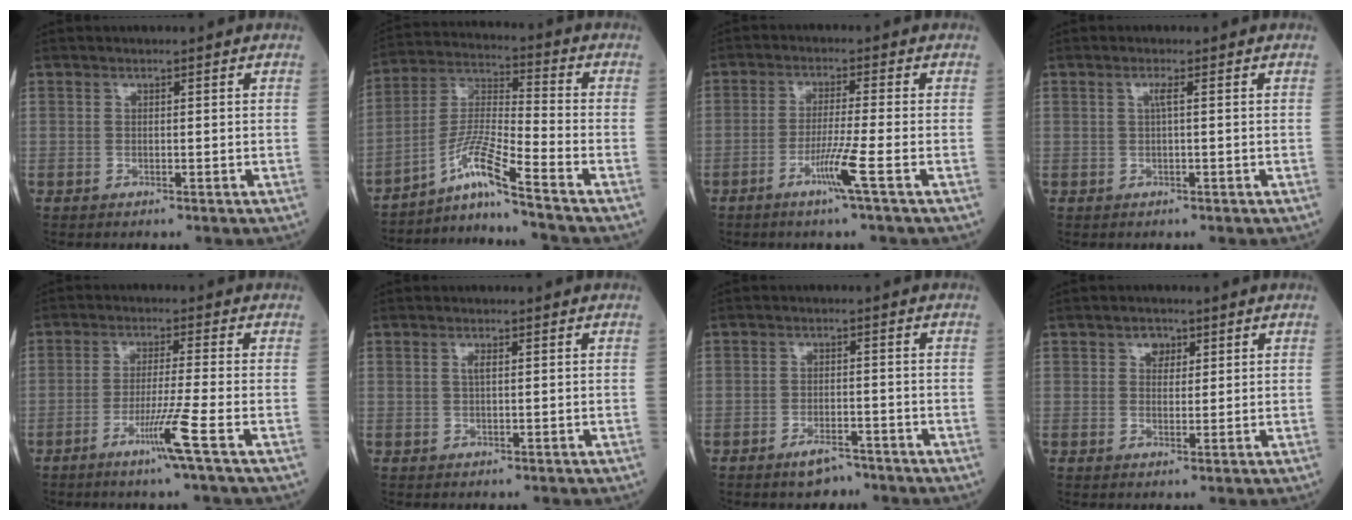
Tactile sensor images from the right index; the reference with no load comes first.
{"total": 8.9, "force": [-6.9, -2.0, 5.3], "torque": [-0.118, -0.005, -0.127]}
{"total": 5.3, "force": [-2.5, -1.4, 4.4], "torque": [-0.087, -0.013, -0.054]}
{"total": 1.1, "force": [0.2, -0.2, 1.1], "torque": [-0.023, 0.002, 0.002]}
{"total": 6.1, "force": [-3.1, -1.9, 4.9], "torque": [-0.091, -0.016, -0.064]}
{"total": 1.1, "force": [0.3, 0.2, 1.0], "torque": [-0.024, 0.001, 0.005]}
{"total": 3.4, "force": [-2.7, 1.4, 1.6], "torque": [-0.029, 0.000, -0.040]}
{"total": 2.3, "force": [1.2, 1.7, 1.1], "torque": [-0.014, 0.004, 0.016]}